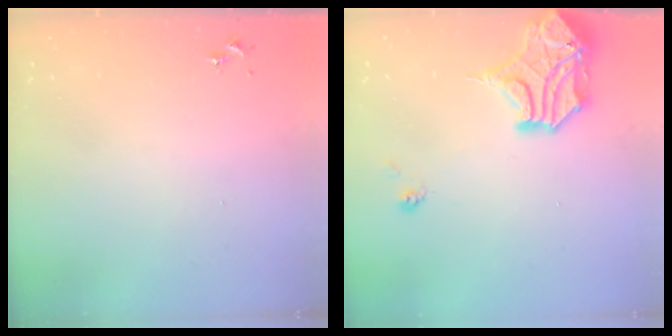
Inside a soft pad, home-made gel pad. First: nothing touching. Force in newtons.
{"total": 15.2, "press": 15.1, "slide": 2.2}